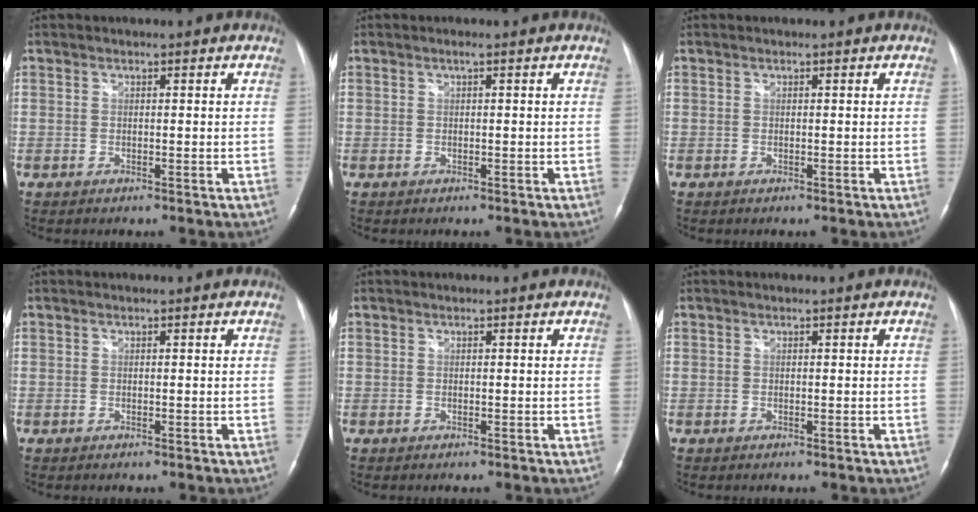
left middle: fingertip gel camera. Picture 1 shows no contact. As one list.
[{"total": 0.0}, {"total": 0.0}, {"total": 0.0}, {"total": 0.0}, {"total": 0.0}]